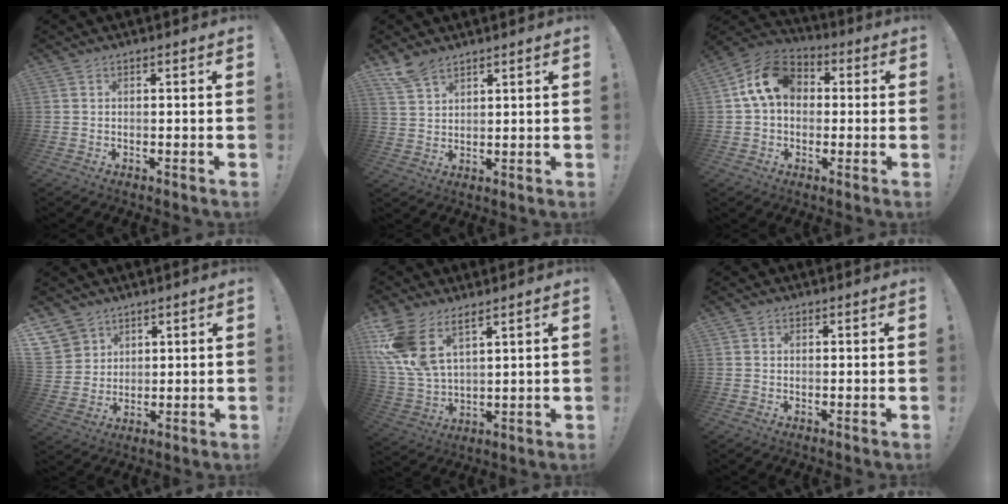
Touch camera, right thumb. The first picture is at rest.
{"total": 7.5, "force": [5.8, 4.1, 2.4], "torque": [-0.044, -0.033, 0.116]}
{"total": 14.2, "force": [3.0, 10.4, 9.2], "torque": [-0.146, 0.014, 0.062]}
{"total": 6.5, "force": [4.5, 4.7, 0.2], "torque": [-0.004, -0.043, 0.089]}
{"total": 12.8, "force": [7.9, 6.3, 7.9], "torque": [-0.168, -0.046, 0.152]}
{"total": 0.8, "force": [0.4, 0.7, 0.0], "torque": [0.008, -0.001, 0.007]}